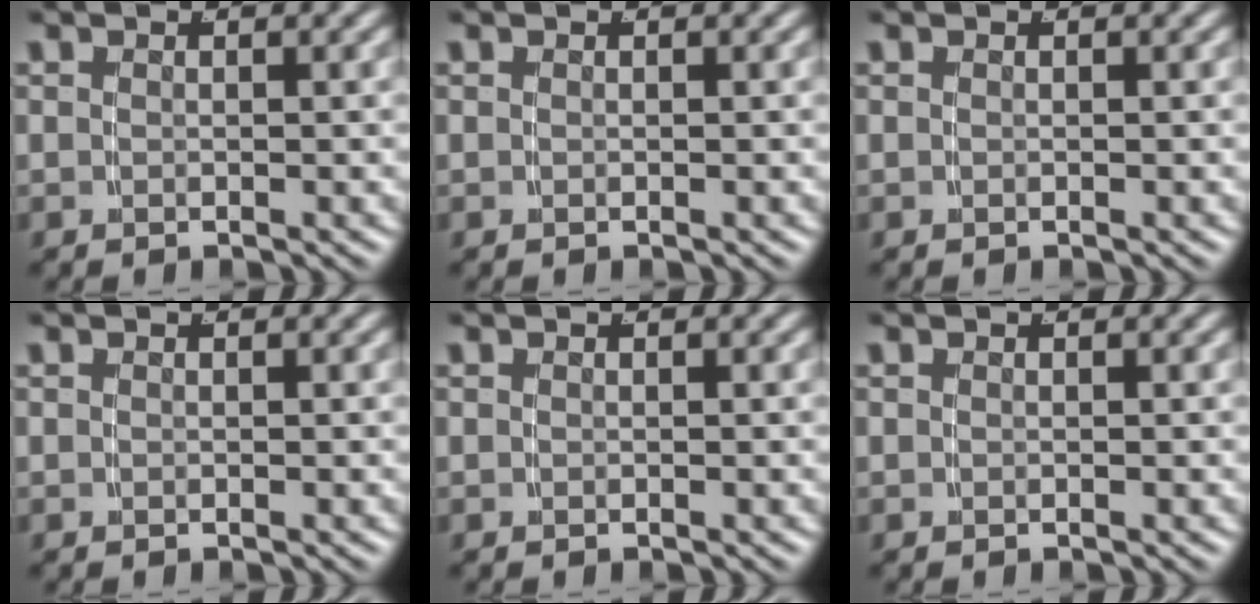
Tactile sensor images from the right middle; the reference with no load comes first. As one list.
[{"total": 0.0}, {"total": 0.0}, {"total": 0.0}, {"total": 0.0}, {"total": 0.0}]